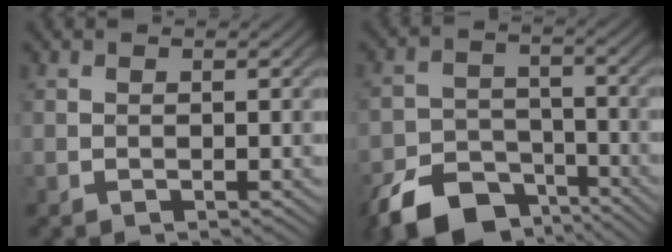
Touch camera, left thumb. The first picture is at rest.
{"total": 10.3, "force": [-7.1, 5.6, 4.9], "torque": [-0.096, -0.017, -0.130]}